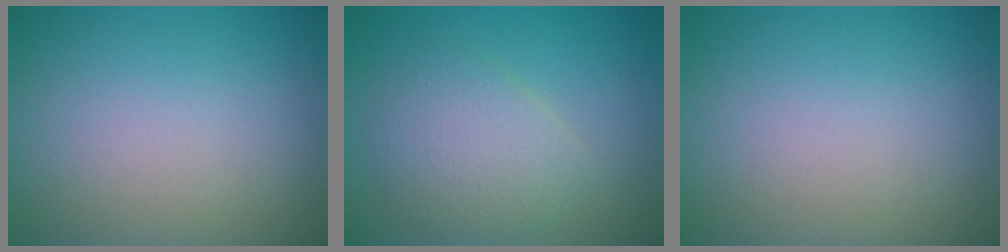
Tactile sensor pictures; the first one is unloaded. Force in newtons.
{"total": 3.7, "press": 3.7, "slide": 0.2}
{"total": 0.0}